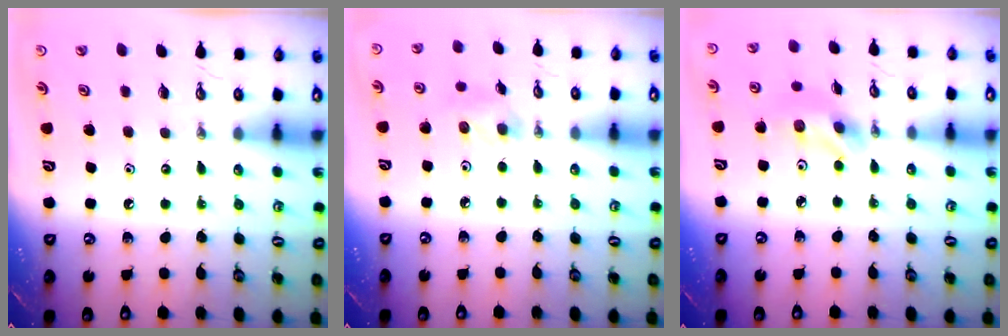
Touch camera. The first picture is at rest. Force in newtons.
{"total": 6.3, "press": 5.4, "slide": 3.3}
{"total": 6.4, "press": 6.4, "slide": 0.2}